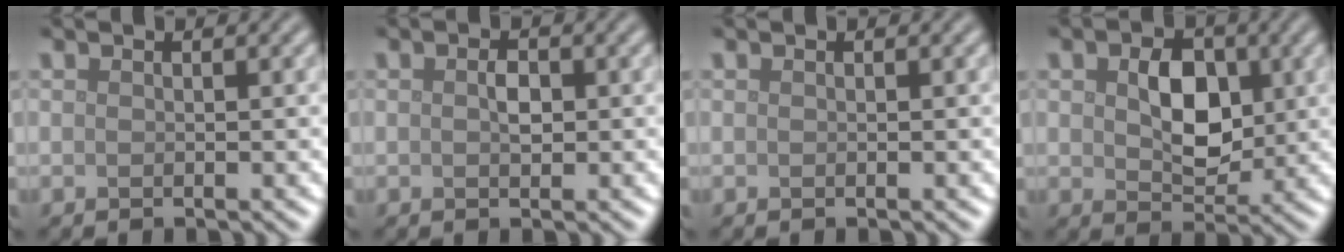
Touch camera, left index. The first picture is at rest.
{"total": 1.3, "force": [0.1, 0.7, 1.1], "torque": [-0.020, 0.002, 0.000]}
{"total": 0.0}
{"total": 4.9, "force": [0.6, 3.3, 3.6], "torque": [-0.070, -0.002, 0.011]}